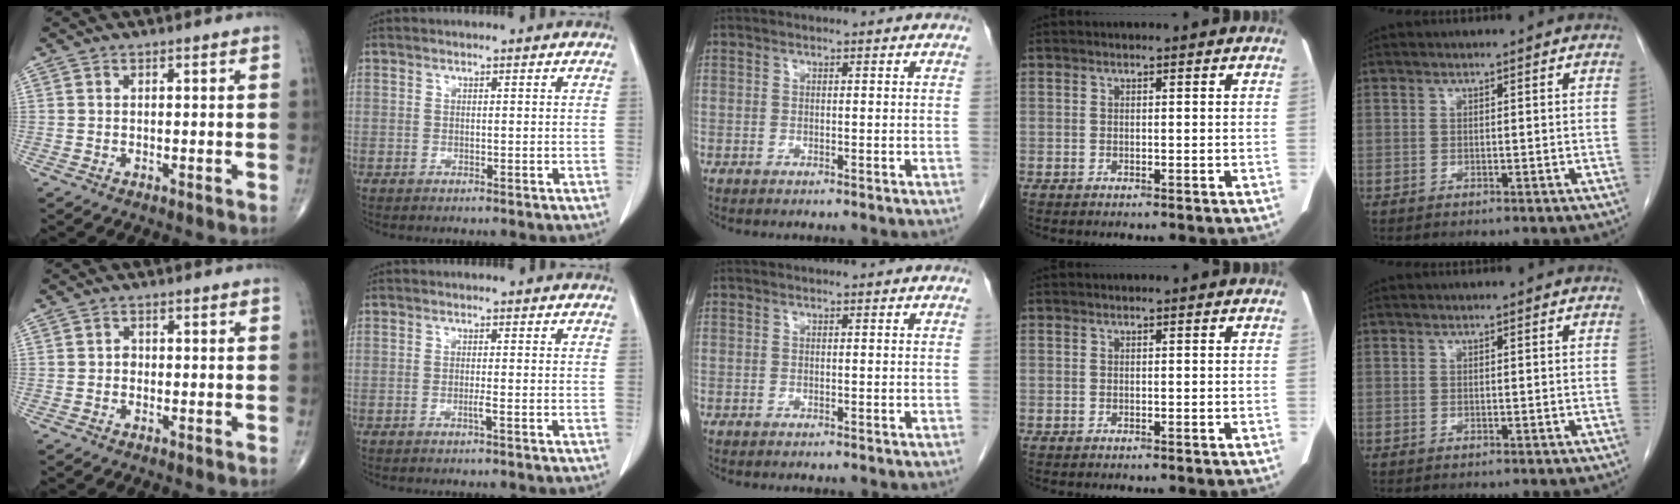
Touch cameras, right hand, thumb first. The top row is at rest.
{"thumb": {"total": 1.0, "force": [-0.2, 0.9, 0.5], "torque": [0.000, 0.004, -0.006]}, "index": {"total": 1.0, "force": [-0.4, -0.2, 0.9], "torque": [-0.016, -0.001, -0.008]}}